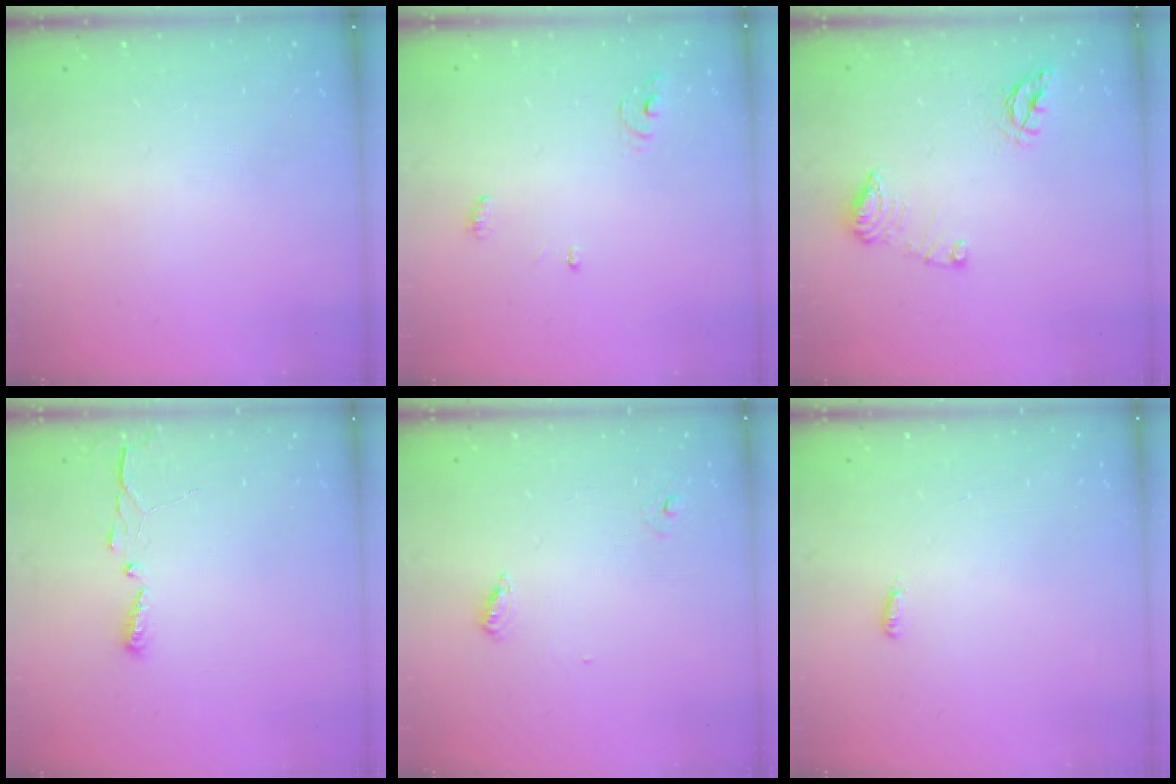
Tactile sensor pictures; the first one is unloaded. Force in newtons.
{"total": 3.9, "press": 3.9, "slide": 0.2}
{"total": 10.0, "press": 9.9, "slide": 1.0}
{"total": 2.9, "press": 2.9, "slide": 0.4}
{"total": 4.6, "press": 4.6, "slide": 0.4}
{"total": 2.9, "press": 2.8, "slide": 0.9}